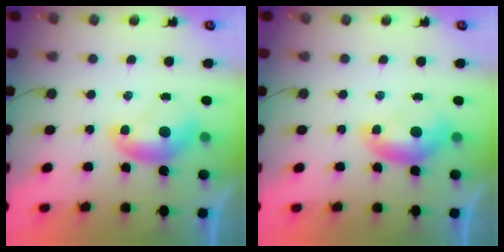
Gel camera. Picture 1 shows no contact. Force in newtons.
{"total": 0.0}